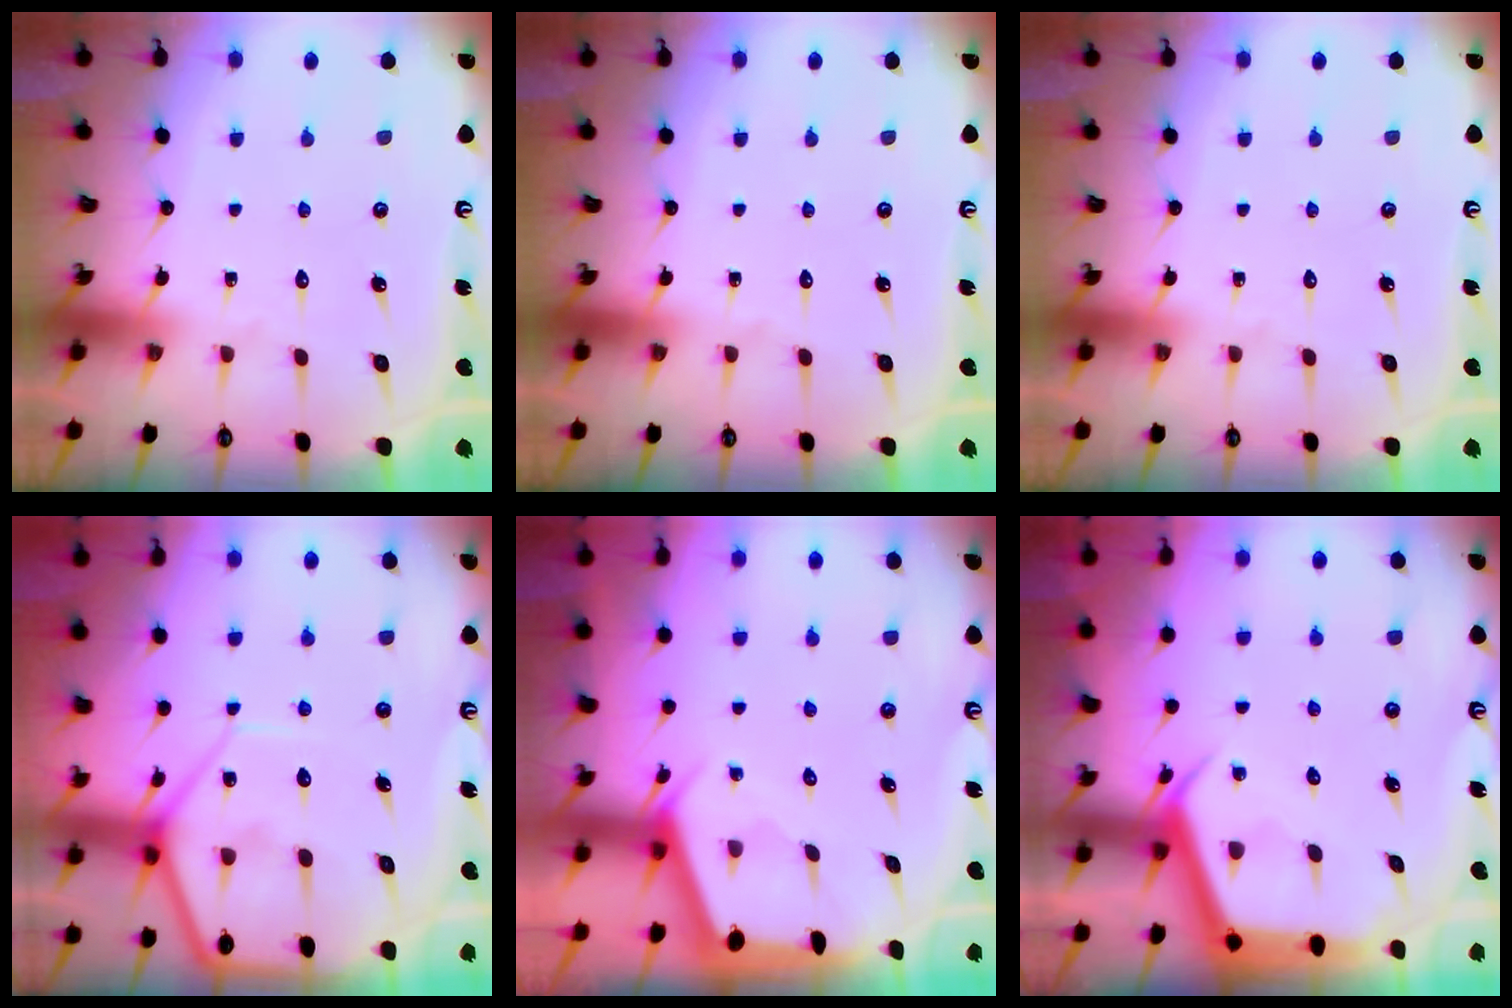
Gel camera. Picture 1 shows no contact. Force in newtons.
{"total": 0.0}
{"total": 0.0}
{"total": 9.4, "press": 9.3, "slide": 0.9}
{"total": 2.4, "press": 2.4, "slide": 0.3}
{"total": 5.4, "press": 5.4, "slide": 0.4}